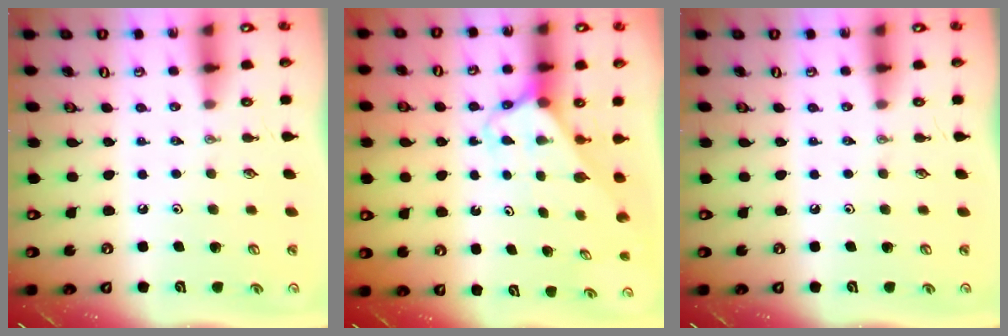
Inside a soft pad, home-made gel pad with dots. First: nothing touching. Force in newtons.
{"total": 2.5, "press": 2.5, "slide": 0.2}
{"total": 0.0}